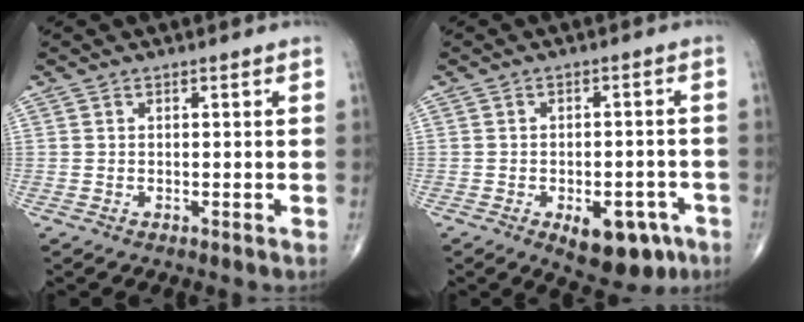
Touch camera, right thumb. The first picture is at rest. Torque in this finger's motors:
{"motor_torque": [1.39, 1.23, 0.02, -0.49, 0.20]}